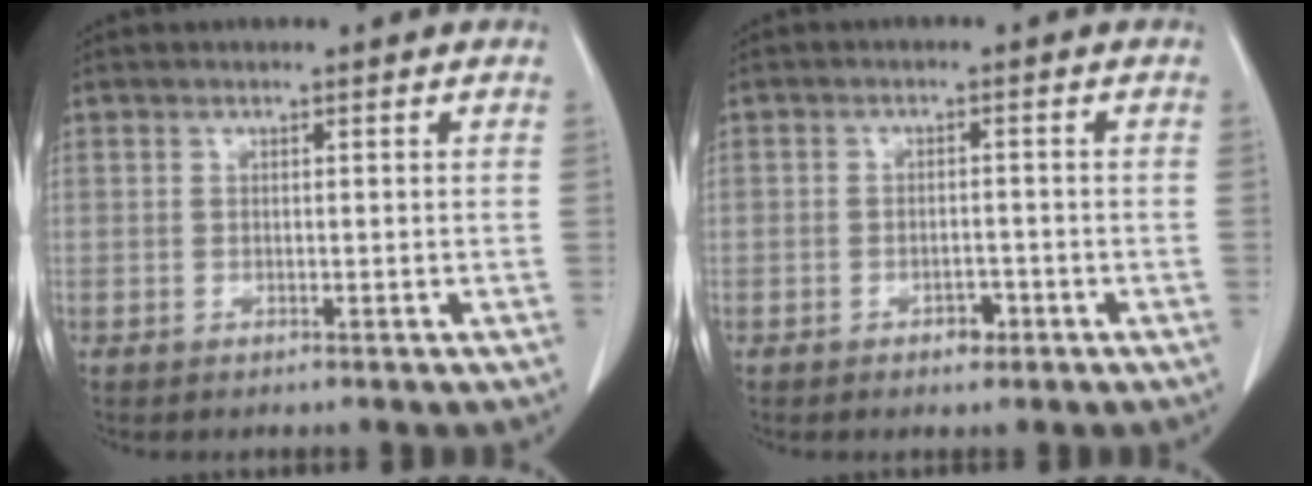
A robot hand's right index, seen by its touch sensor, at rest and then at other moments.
{"total": 2.5, "force": [-1.3, 1.6, 1.4], "torque": [-0.014, 0.005, -0.013]}